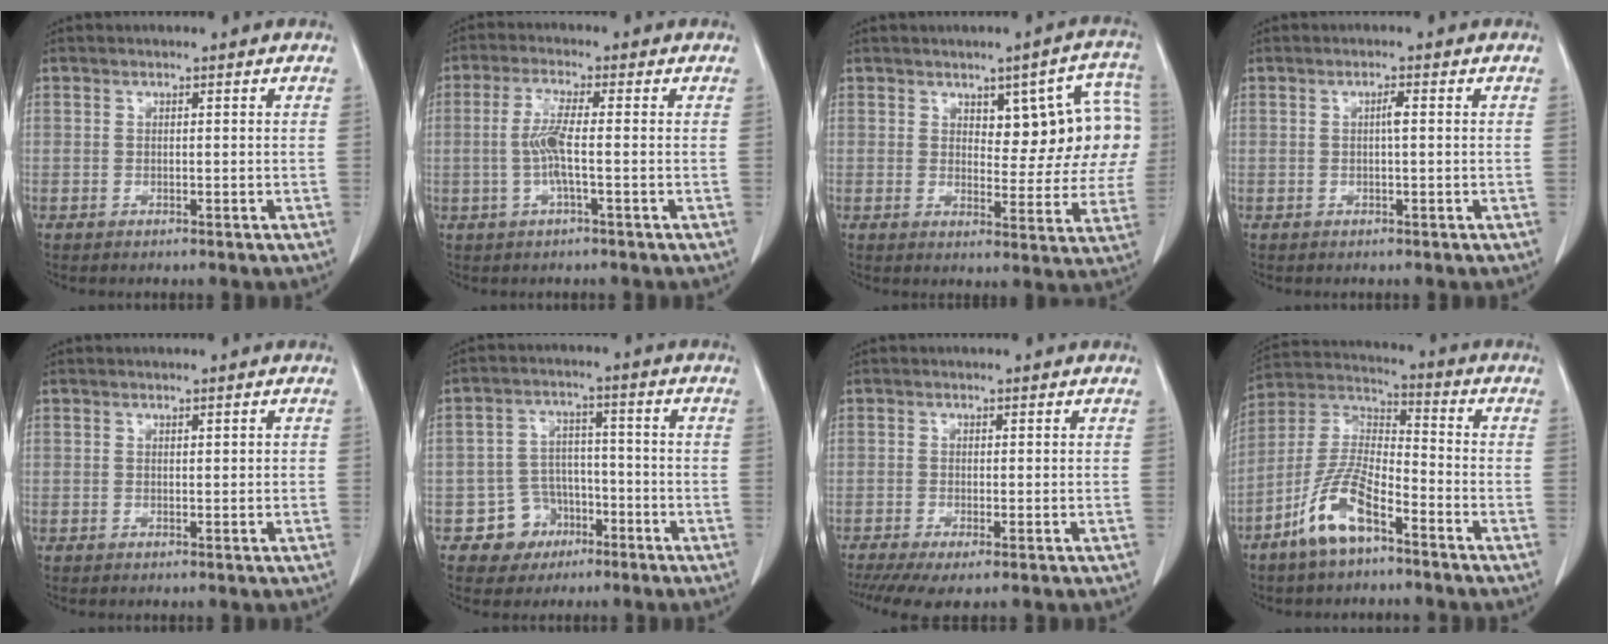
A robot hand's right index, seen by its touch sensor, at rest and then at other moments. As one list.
[{"total": 4.9, "force": [-0.5, 0.1, 4.9], "torque": [-0.103, 0.003, -0.011]}, {"total": 11.0, "force": [2.9, 4.5, 9.6], "torque": [-0.095, 0.025, 0.038]}, {"total": 1.3, "force": [0.1, 0.1, 1.3], "torque": [-0.023, 0.003, 0.001]}, {"total": 0.8, "force": [0.1, 0.2, 0.7], "torque": [-0.011, 0.002, 0.003]}, {"total": 6.4, "force": [-3.3, 5.5, 0.6], "torque": [0.000, 0.016, -0.046]}, {"total": 5.0, "force": [-3.1, 1.1, 3.7], "torque": [-0.063, -0.012, -0.052]}, {"total": 11.2, "force": [-6.7, 3.4, 8.3], "torque": [-0.181, 0.000, -0.131]}]